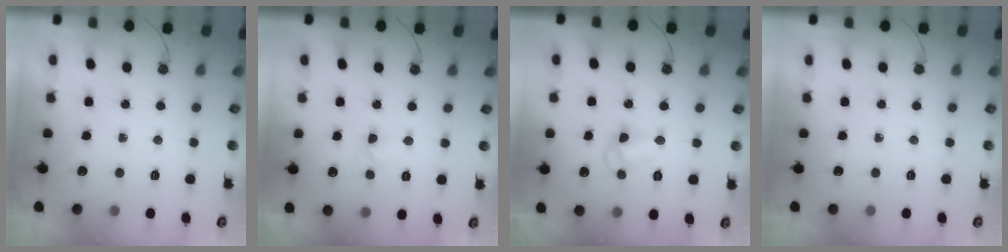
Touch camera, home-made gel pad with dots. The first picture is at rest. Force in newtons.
{"total": 3.7, "press": 3.7, "slide": 0.5}
{"total": 7.2, "press": 7.2, "slide": 0.6}
{"total": 0.0}